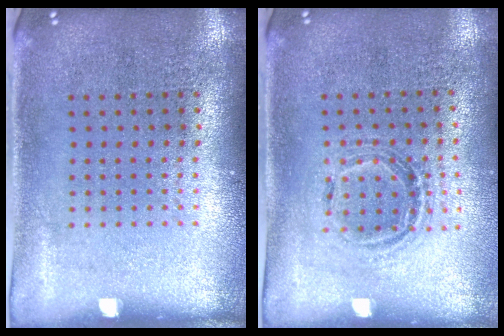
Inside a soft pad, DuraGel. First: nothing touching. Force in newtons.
{"total": 1.0, "press": 1.0, "slide": 0.2}